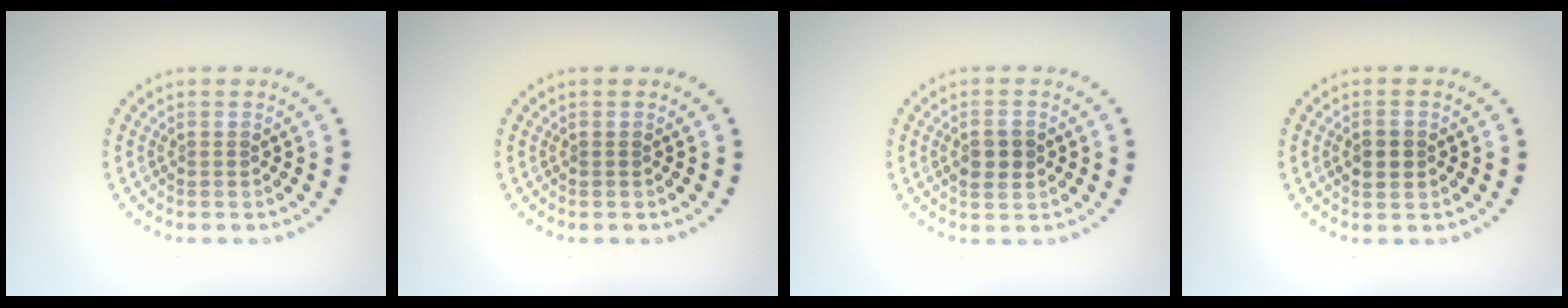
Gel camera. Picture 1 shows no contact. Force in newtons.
{"total": 0.0}
{"total": 2.1, "press": 2.1, "slide": 0.1}
{"total": 2.4, "press": 2.4, "slide": 0.1}